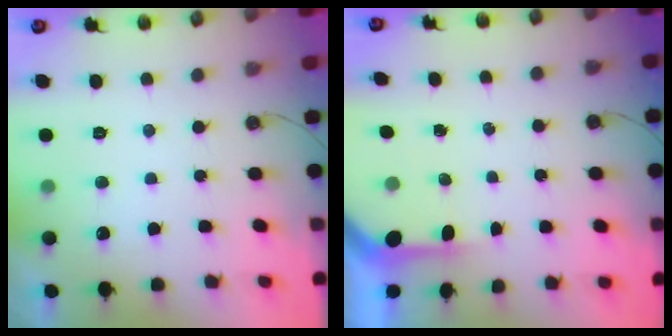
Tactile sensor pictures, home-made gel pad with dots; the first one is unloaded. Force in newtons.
{"total": 3.8, "press": 3.8, "slide": 0.3}